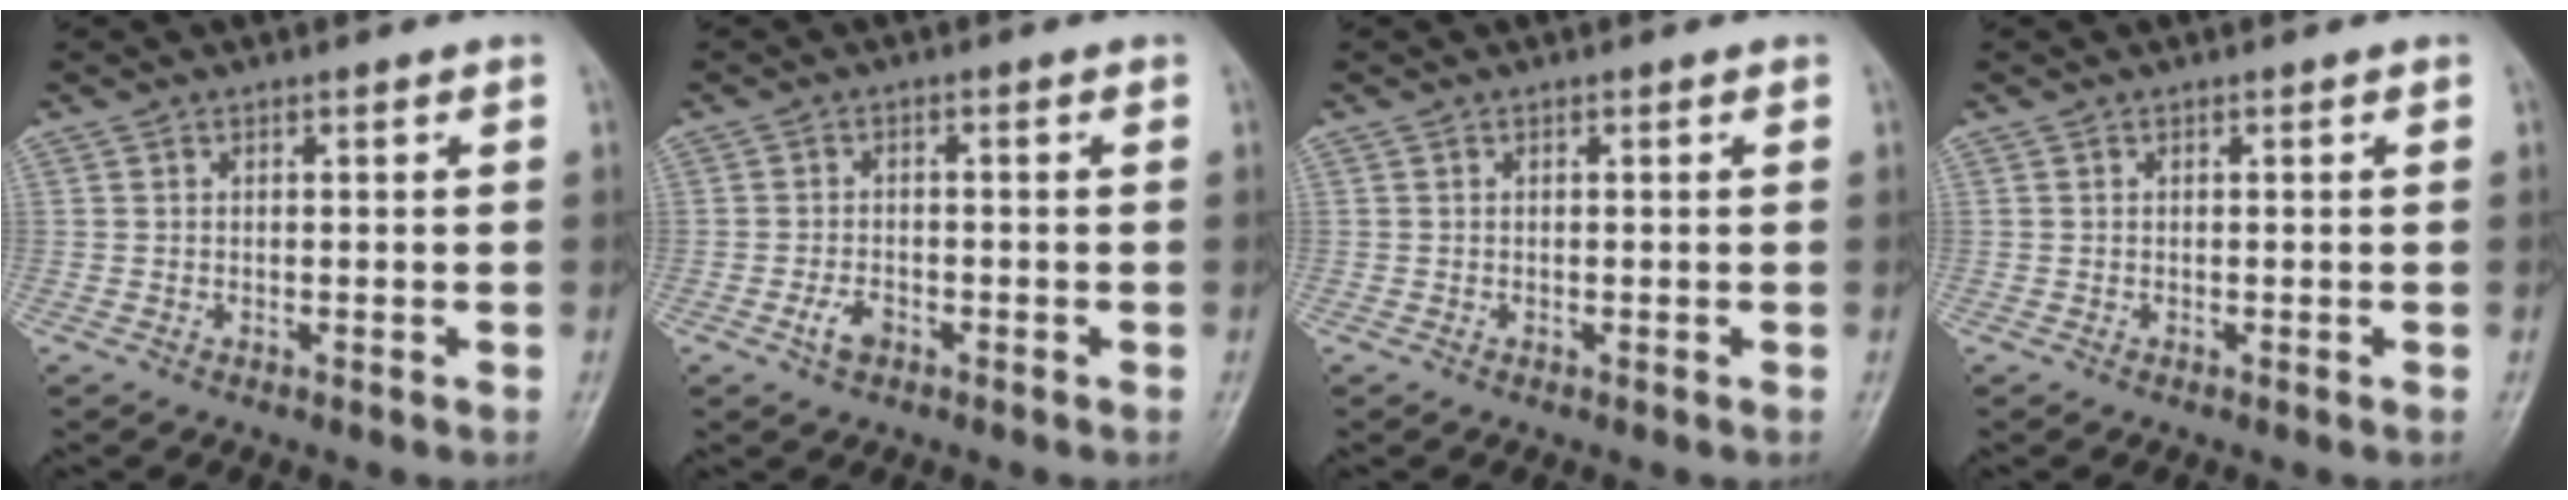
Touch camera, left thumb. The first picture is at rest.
{"total": 3.0, "force": [-1.5, 1.8, 1.9], "torque": [-0.037, 0.008, -0.027]}
{"total": 0.0}
{"total": 0.0}